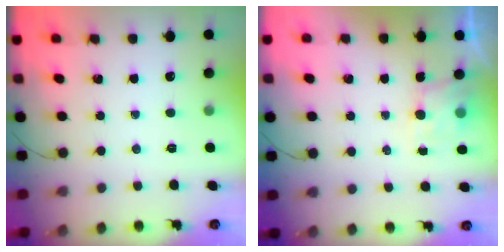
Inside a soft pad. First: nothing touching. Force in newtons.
{"total": 4.7, "press": 4.6, "slide": 0.7}